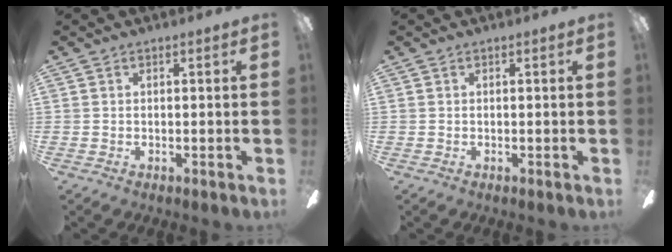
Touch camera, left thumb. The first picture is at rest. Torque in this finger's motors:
{"motor_torque": [-0.02, 0.02, -0.01, 0.08, 0.00]}